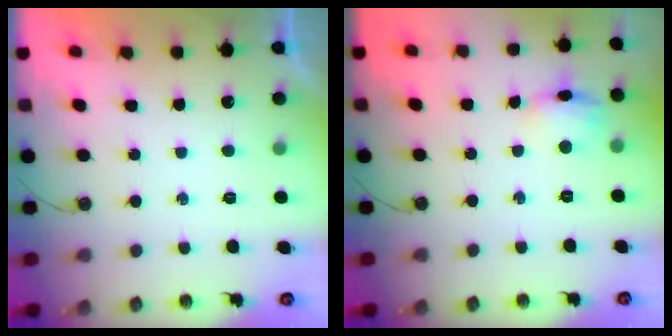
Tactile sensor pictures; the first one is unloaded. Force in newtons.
{"total": 8.4, "press": 8.3, "slide": 1.2}